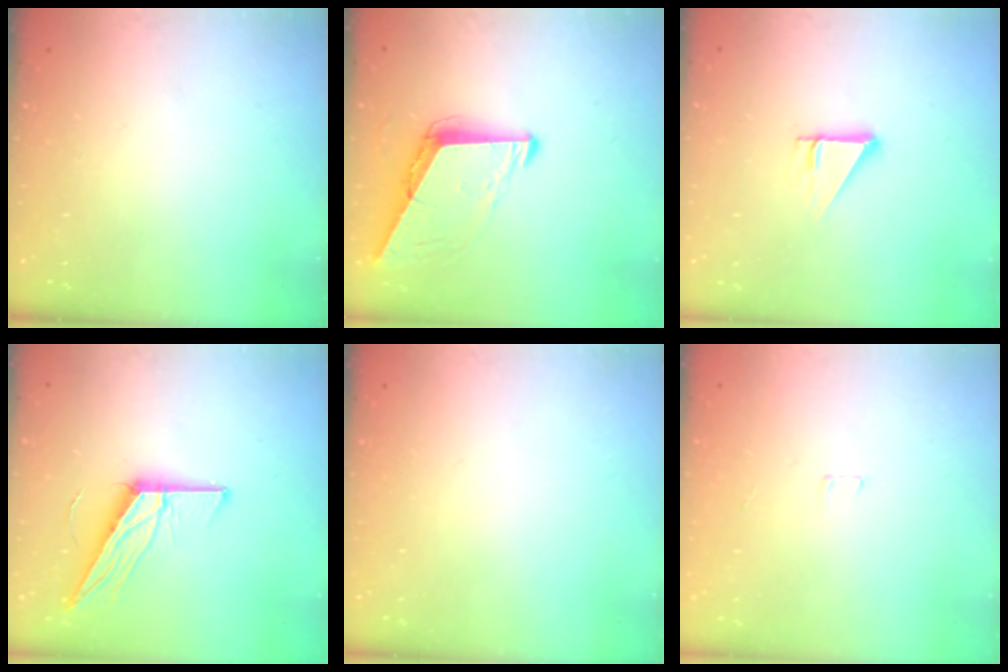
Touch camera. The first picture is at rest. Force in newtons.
{"total": 7.4, "press": 7.3, "slide": 1.4}
{"total": 2.7, "press": 2.7, "slide": 0.0}
{"total": 13.3, "press": 13.3, "slide": 0.7}
{"total": 0.0}
{"total": 1.8, "press": 1.8, "slide": 0.1}